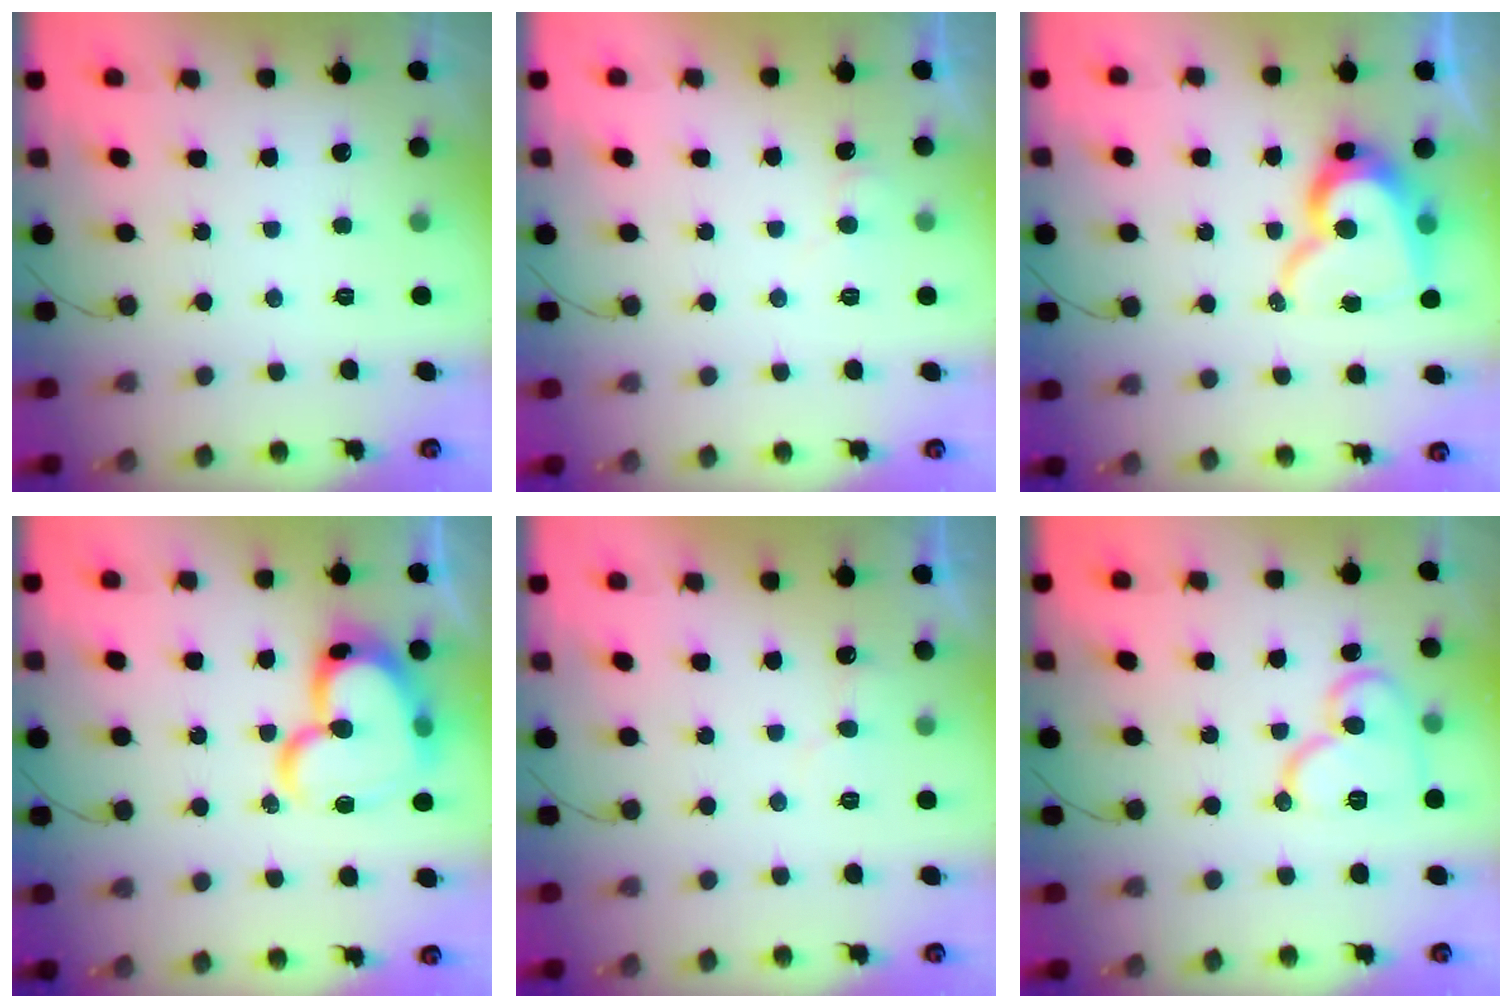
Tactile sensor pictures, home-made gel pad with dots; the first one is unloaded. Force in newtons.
{"total": 3.5, "press": 3.5, "slide": 0.3}
{"total": 15.4, "press": 15.3, "slide": 1.3}
{"total": 21.5, "press": 21.4, "slide": 2.1}
{"total": 4.5, "press": 4.5, "slide": 0.5}
{"total": 13.6, "press": 13.5, "slide": 1.7}